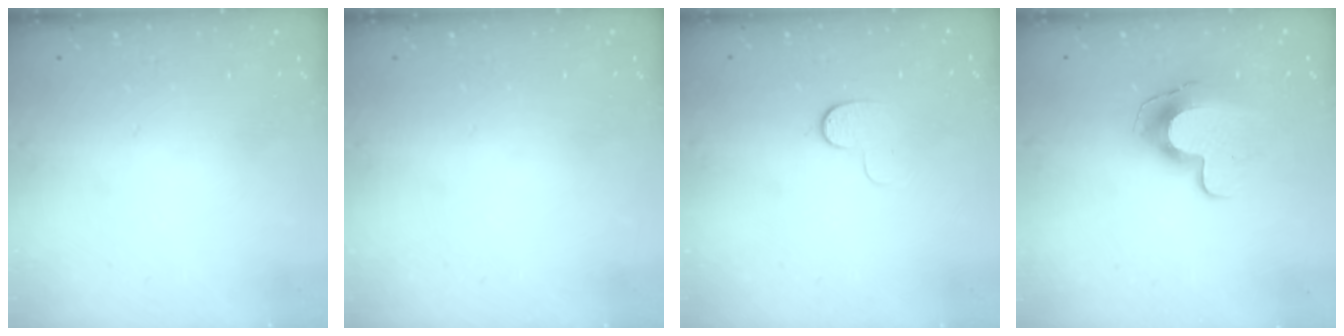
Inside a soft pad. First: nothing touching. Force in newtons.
{"total": 0.0}
{"total": 4.9, "press": 4.8, "slide": 1.2}
{"total": 12.2, "press": 12.2, "slide": 0.9}